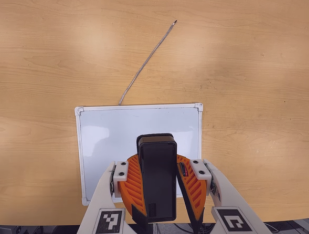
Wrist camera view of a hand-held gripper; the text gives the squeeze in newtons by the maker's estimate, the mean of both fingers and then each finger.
{"total": 8.7, "left": 9.2, "right": 8.2}